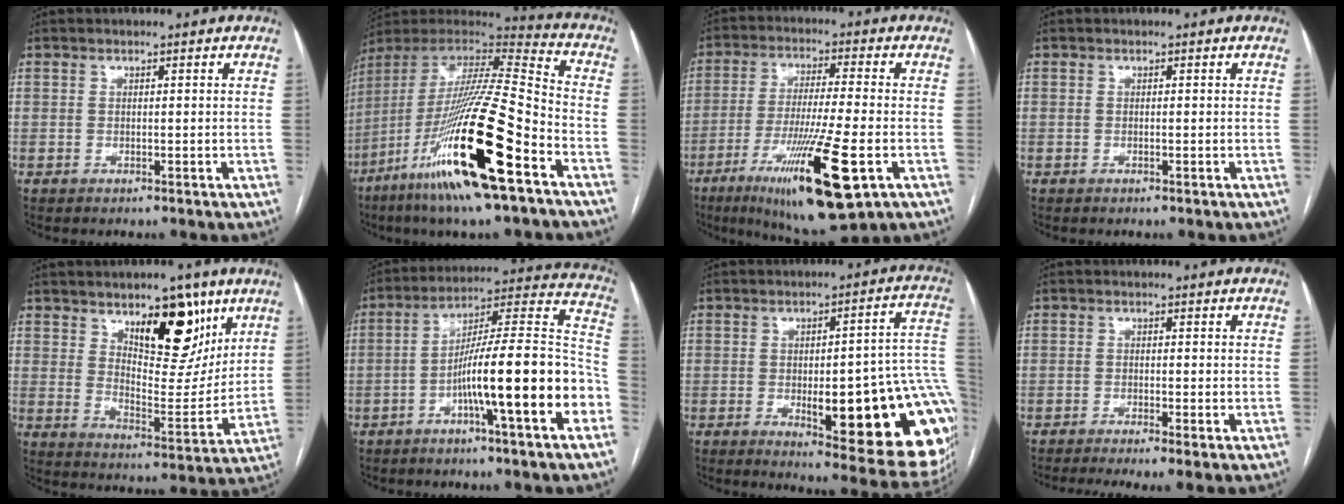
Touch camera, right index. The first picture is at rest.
{"total": 26.5, "force": [-11.9, 2.1, 23.6], "torque": [-0.453, -0.058, -0.218]}
{"total": 17.1, "force": [-7.2, 1.4, 15.4], "torque": [-0.275, -0.041, -0.118]}
{"total": 0.0}
{"total": 13.4, "force": [7.6, 5.4, 9.6], "torque": [-0.129, -0.008, 0.126]}
{"total": 18.5, "force": [-6.4, 0.7, 17.3], "torque": [-0.241, 0.023, -0.103]}
{"total": 24.3, "force": [-5.8, 5.7, 23.0], "torque": [-0.180, 0.019, -0.054]}
{"total": 5.8, "force": [-4.3, 0.0, 3.9], "torque": [-0.059, -0.008, -0.069]}